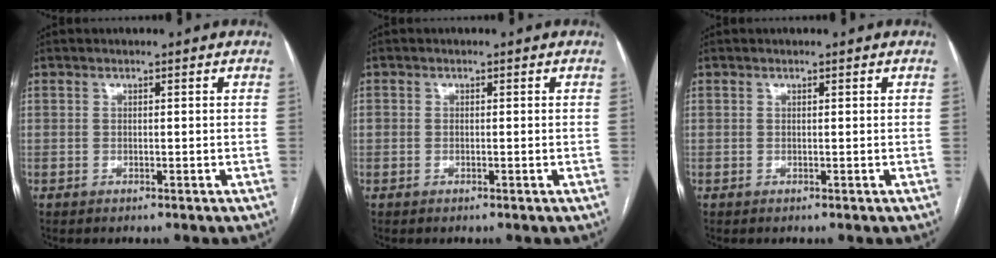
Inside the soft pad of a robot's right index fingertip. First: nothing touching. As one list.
[{"total": 0.8, "force": [-0.1, 0.6, 0.6], "torque": [-0.015, 0.005, 0.003]}, {"total": 0.0}]